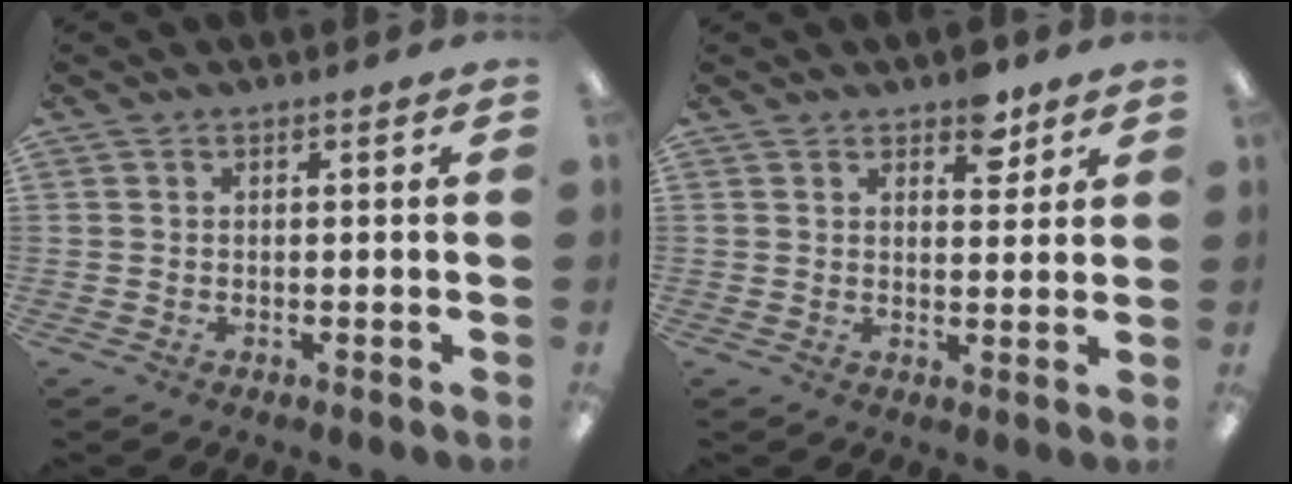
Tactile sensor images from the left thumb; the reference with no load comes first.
{"total": 5.8, "force": [4.3, 2.9, 2.7], "torque": [-0.015, -0.024, 0.070]}